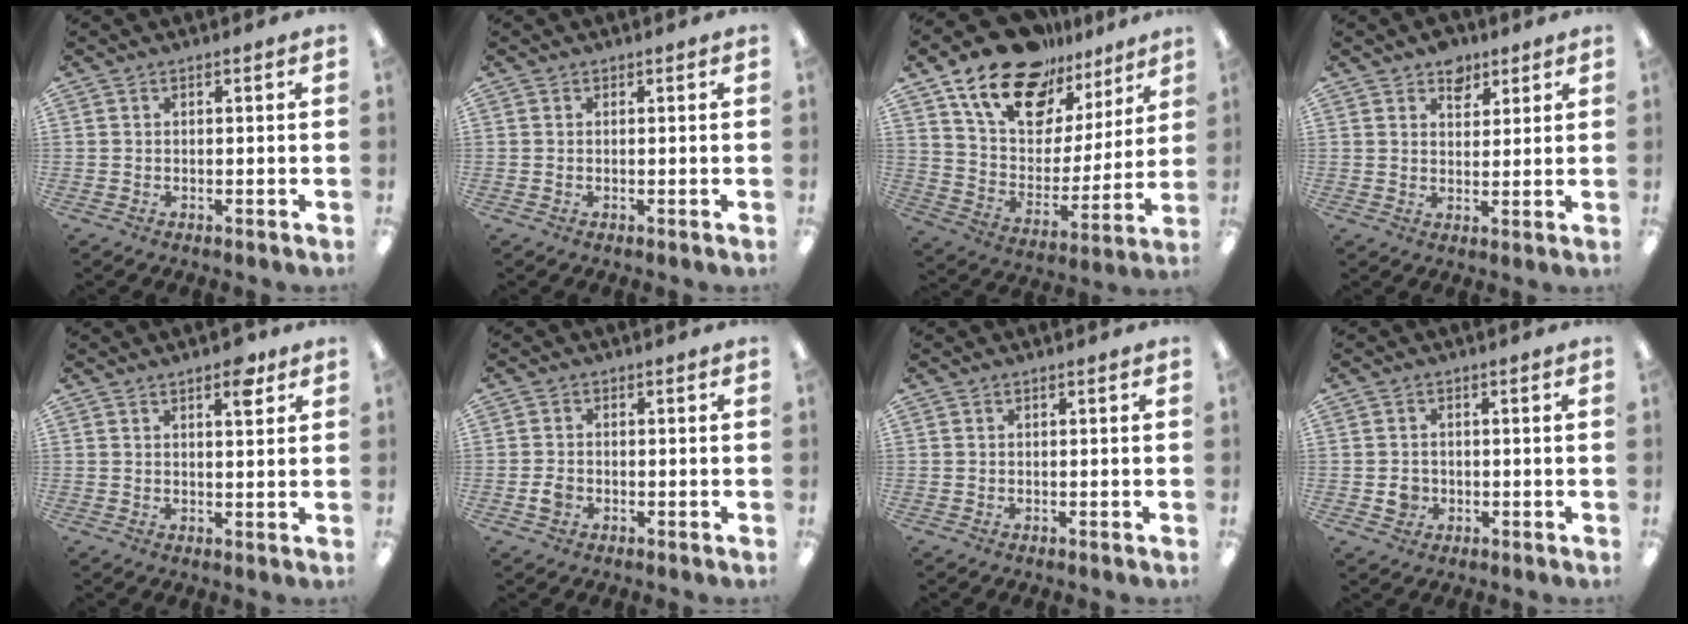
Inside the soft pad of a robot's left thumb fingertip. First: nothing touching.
{"total": 0.0}
{"total": 19.8, "force": [14.5, 10.4, 8.6], "torque": [-0.159, -0.088, 0.259]}
{"total": 5.6, "force": [4.1, 3.4, 1.5], "torque": [-0.003, -0.020, 0.070]}
{"total": 5.0, "force": [3.3, 1.8, 3.3], "torque": [-0.032, -0.015, 0.049]}
{"total": 2.4, "force": [-0.8, 2.0, 1.1], "torque": [-0.018, 0.004, -0.015]}
{"total": 0.0}
{"total": 3.3, "force": [-0.5, 3.1, 0.9], "torque": [-0.001, -0.001, -0.012]}